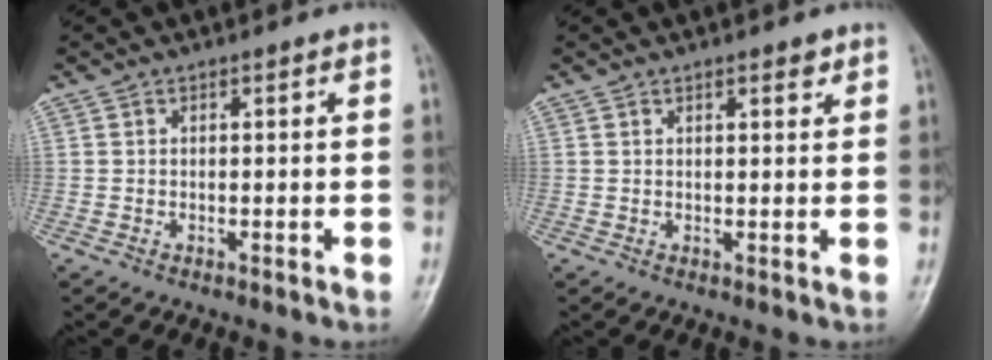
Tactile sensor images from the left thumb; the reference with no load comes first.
{"total": 2.1, "force": [1.3, 0.7, 1.4], "torque": [-0.013, -0.006, 0.018]}